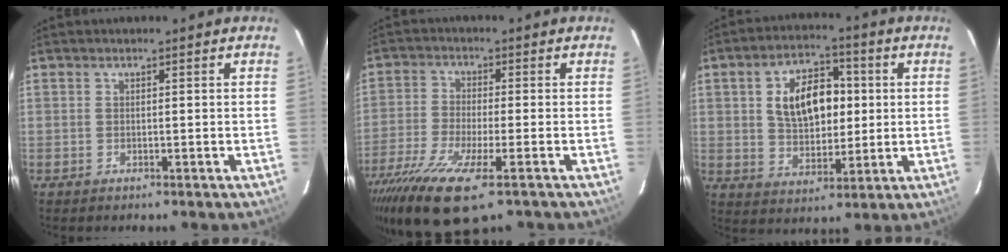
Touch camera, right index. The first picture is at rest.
{"total": 16.1, "force": [-10.2, 3.8, 11.8], "torque": [-0.248, -0.066, -0.190]}
{"total": 12.4, "force": [2.0, 7.7, 9.5], "torque": [-0.167, 0.025, 0.042]}